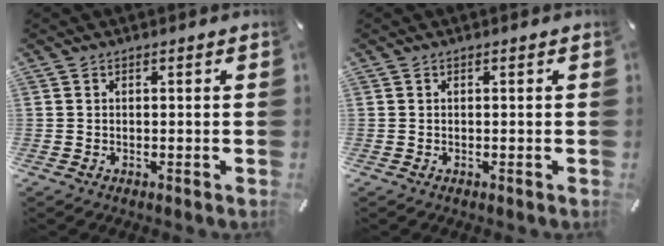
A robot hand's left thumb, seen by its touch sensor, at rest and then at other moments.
{"total": 0.0}